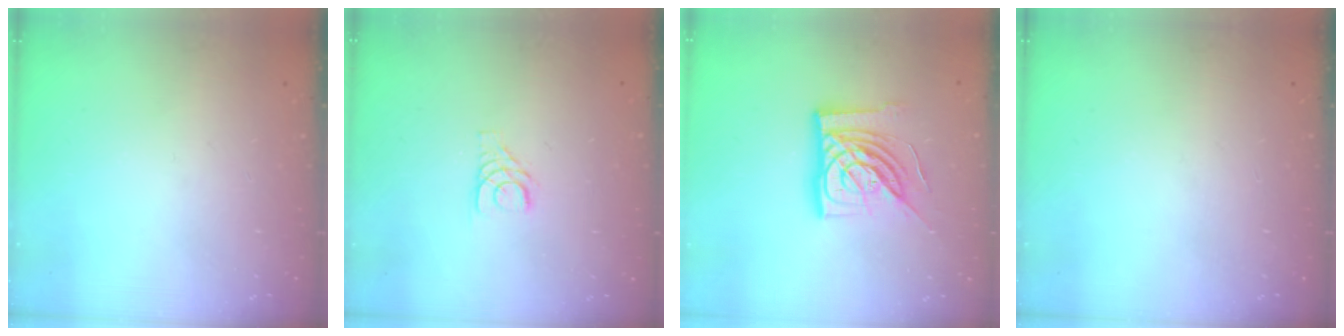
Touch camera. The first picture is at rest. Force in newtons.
{"total": 3.6, "press": 3.6, "slide": 0.3}
{"total": 15.7, "press": 15.7, "slide": 1.5}
{"total": 0.0}